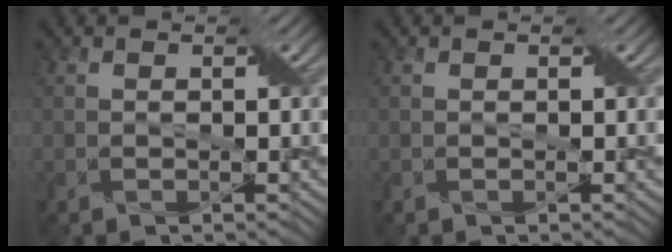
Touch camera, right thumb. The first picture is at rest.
{"total": 0.0}